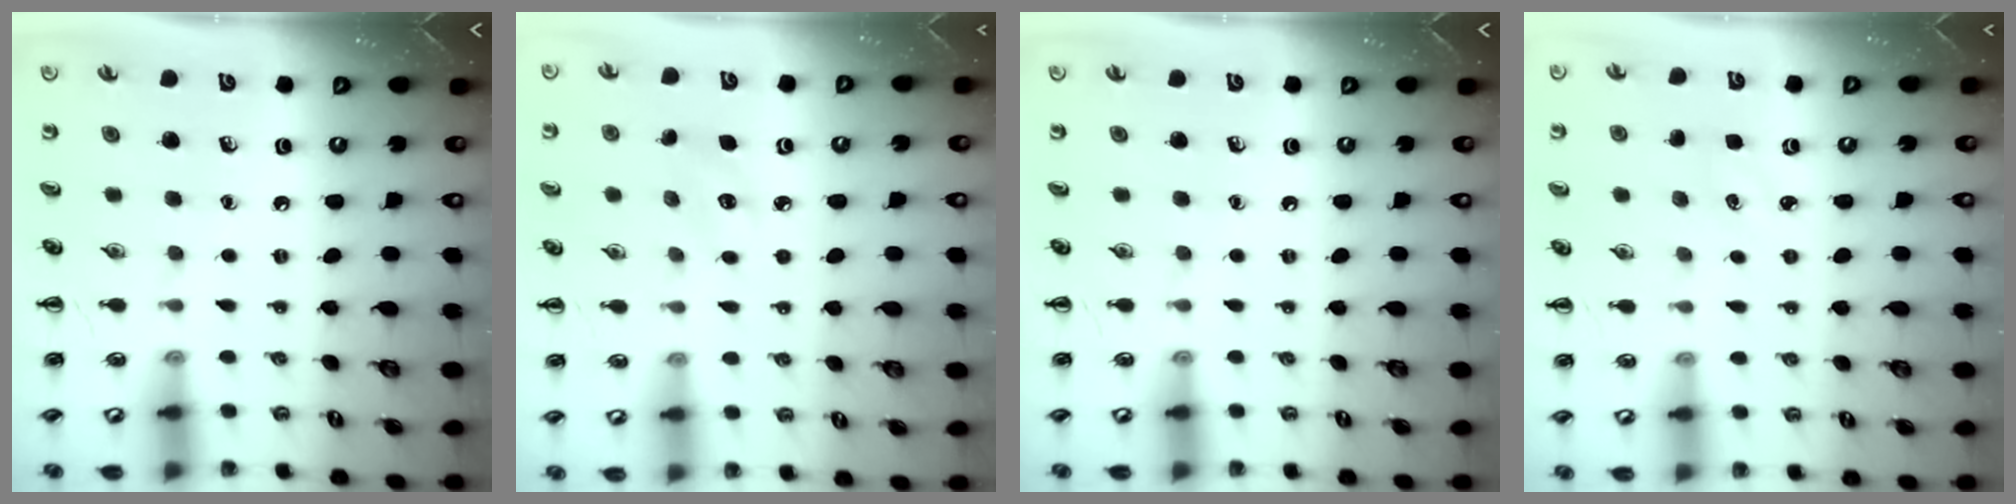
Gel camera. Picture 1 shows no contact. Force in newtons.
{"total": 5.0, "press": 4.8, "slide": 1.3}
{"total": 0.0}
{"total": 2.0, "press": 1.9, "slide": 0.6}